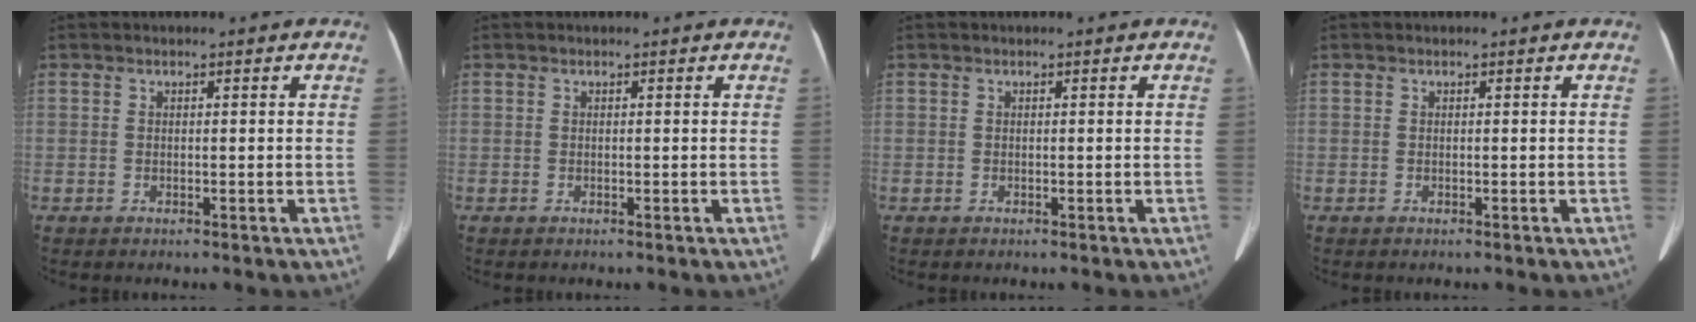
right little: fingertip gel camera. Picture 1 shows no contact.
{"total": 0.0}
{"total": 0.0}
{"total": 0.0}